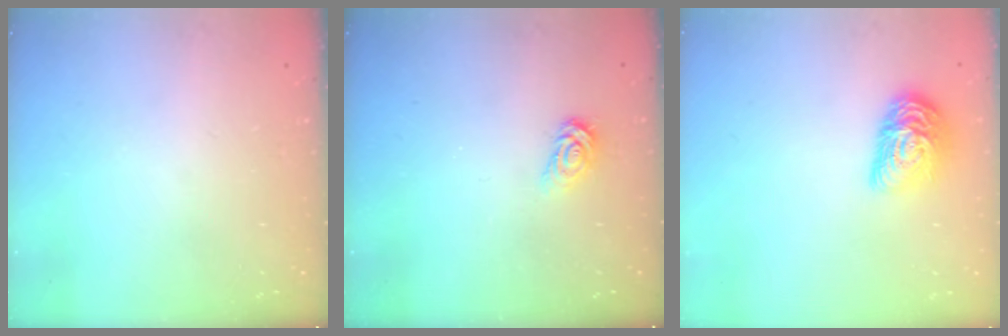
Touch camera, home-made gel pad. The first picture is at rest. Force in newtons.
{"total": 3.1, "press": 3.1, "slide": 0.0}
{"total": 12.8, "press": 12.8, "slide": 0.5}